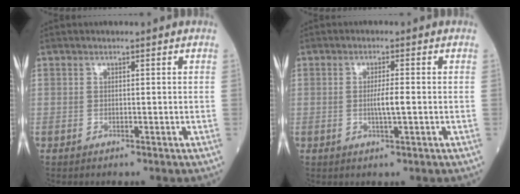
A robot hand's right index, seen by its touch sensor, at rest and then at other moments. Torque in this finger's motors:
{"motor_torque": [0.88, -0.12, 0.34, 0.09]}